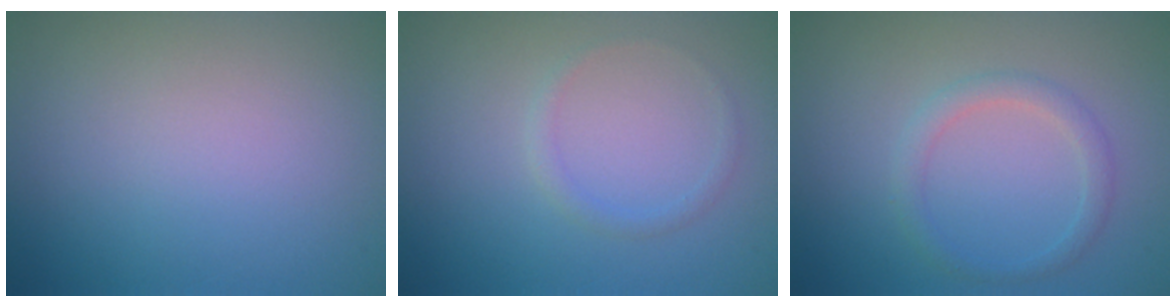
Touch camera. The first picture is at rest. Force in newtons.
{"total": 0.9, "press": 0.9, "slide": 0.1}
{"total": 1.7, "press": 1.7, "slide": 0.0}